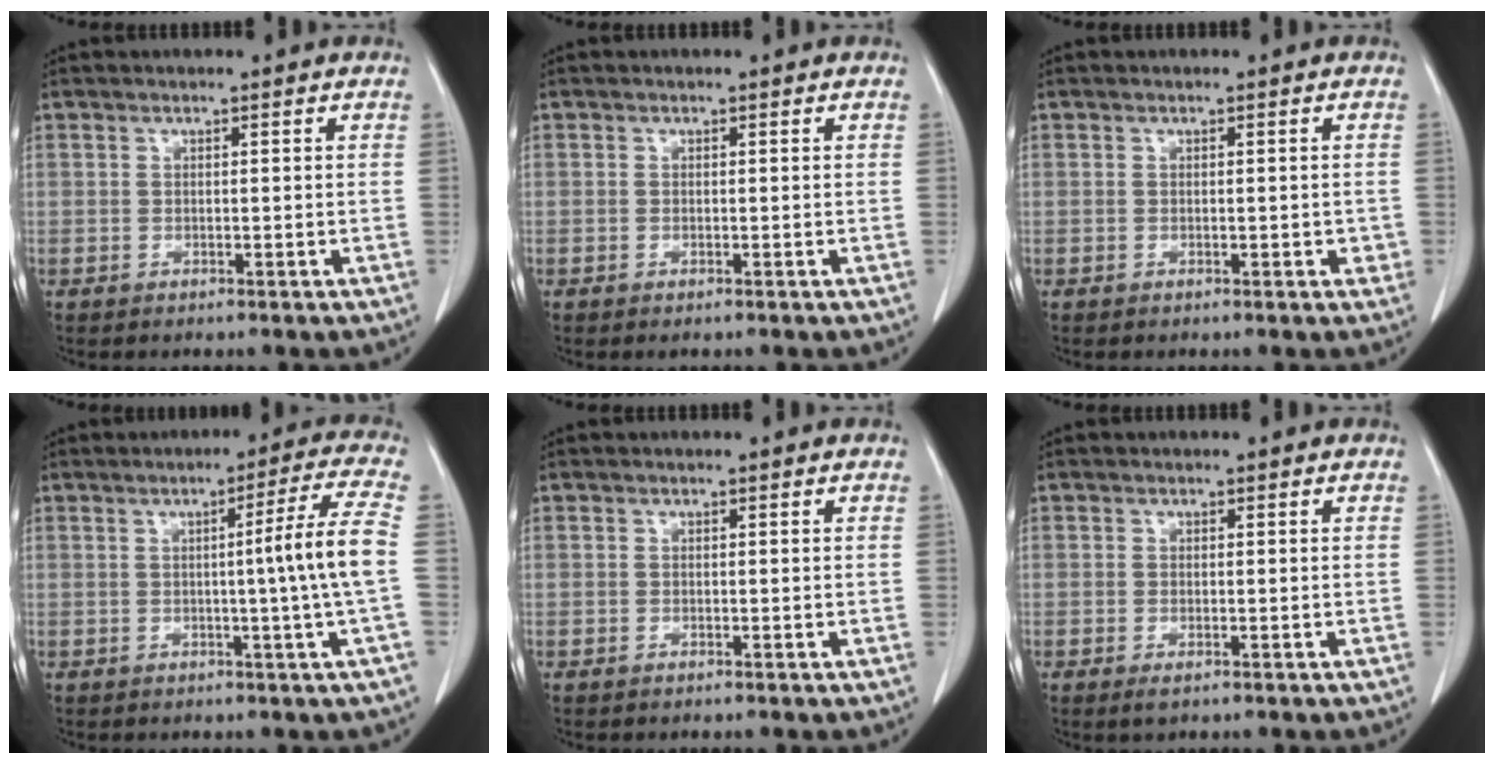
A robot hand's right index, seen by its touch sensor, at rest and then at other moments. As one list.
[{"total": 0.0}, {"total": 1.6, "force": [-0.2, 0.7, 1.4], "torque": [-0.015, 0.002, 0.000]}, {"total": 8.2, "force": [-0.5, -2.3, 7.9], "torque": [-0.109, -0.002, -0.004]}, {"total": 0.0}, {"total": 1.0, "force": [-0.5, 0.3, 0.9], "torque": [-0.019, -0.007, -0.004]}]